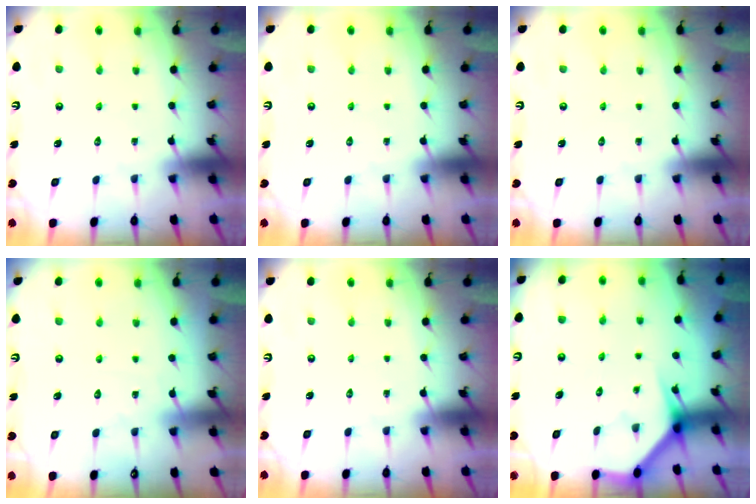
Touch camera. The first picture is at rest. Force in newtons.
{"total": 0.0}
{"total": 0.0}
{"total": 3.9, "press": 3.8, "slide": 0.6}
{"total": 0.0}
{"total": 3.7, "press": 3.7, "slide": 0.4}